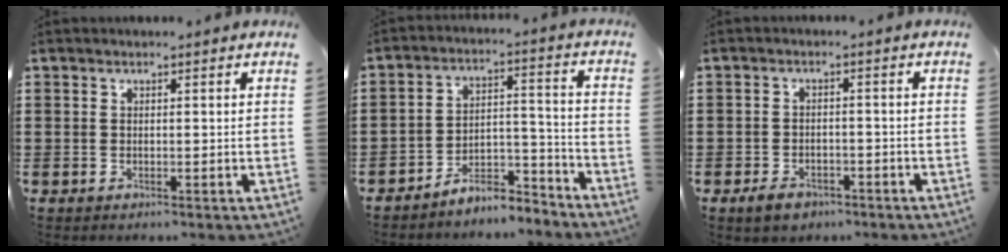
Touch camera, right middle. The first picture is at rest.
{"total": 6.8, "force": [-6.6, 1.1, 1.0], "torque": [-0.011, 0.017, -0.130]}
{"total": 3.0, "force": [-2.4, 1.5, 0.9], "torque": [-0.018, 0.005, -0.049]}